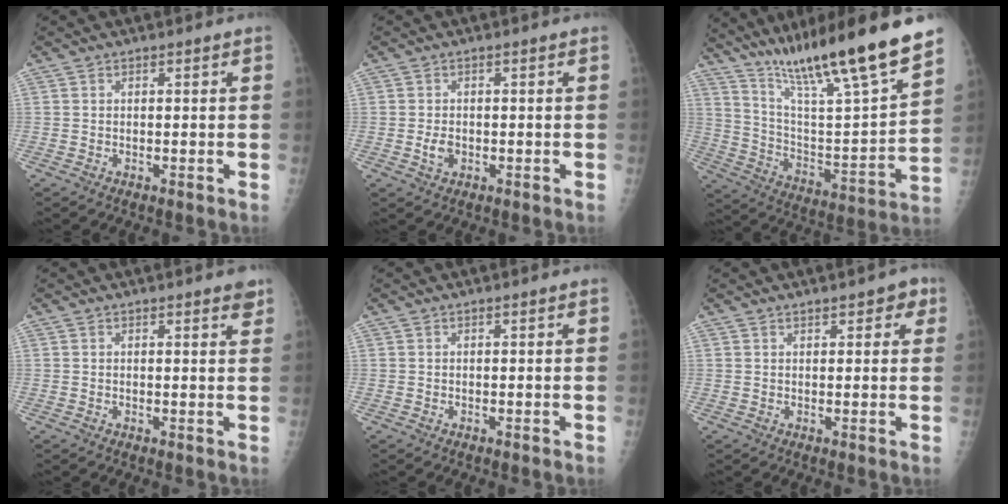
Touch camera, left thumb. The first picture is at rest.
{"total": 2.3, "force": [-0.5, 1.6, 1.6], "torque": [-0.027, 0.001, -0.008]}
{"total": 24.2, "force": [18.6, 2.2, 15.2], "torque": [-0.232, -0.080, 0.315]}
{"total": 1.9, "force": [1.5, 0.4, 1.2], "torque": [-0.010, -0.006, 0.016]}
{"total": 0.0}
{"total": 3.4, "force": [1.9, 1.7, 2.3], "torque": [-0.007, -0.003, 0.020]}